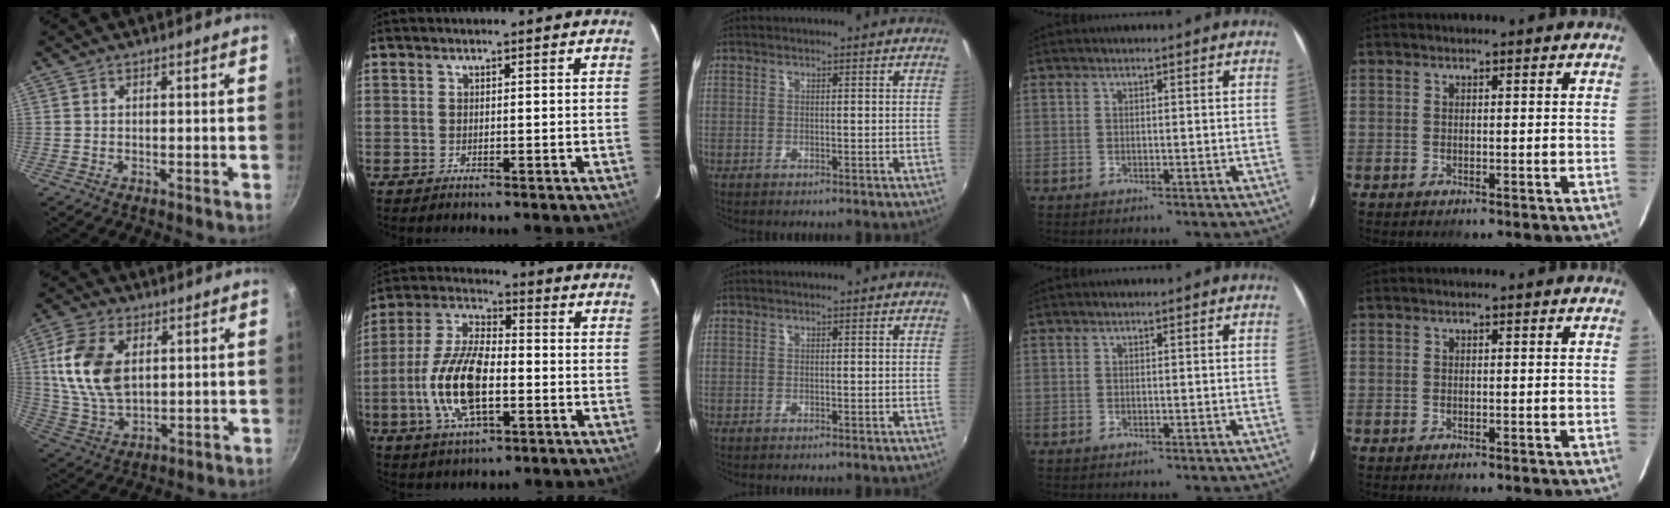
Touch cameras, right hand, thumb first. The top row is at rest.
{"thumb": {"total": 14.3, "force": [3.3, 8.9, 10.7], "torque": [-0.195, -0.011, 0.070]}, "index": {"total": 15.3, "force": [-3.5, 6.6, 13.3], "torque": [-0.282, 0.002, -0.067]}}